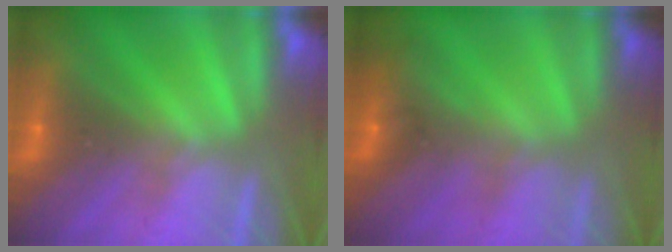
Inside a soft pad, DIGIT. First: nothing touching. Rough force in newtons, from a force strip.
{"total": 1.4}